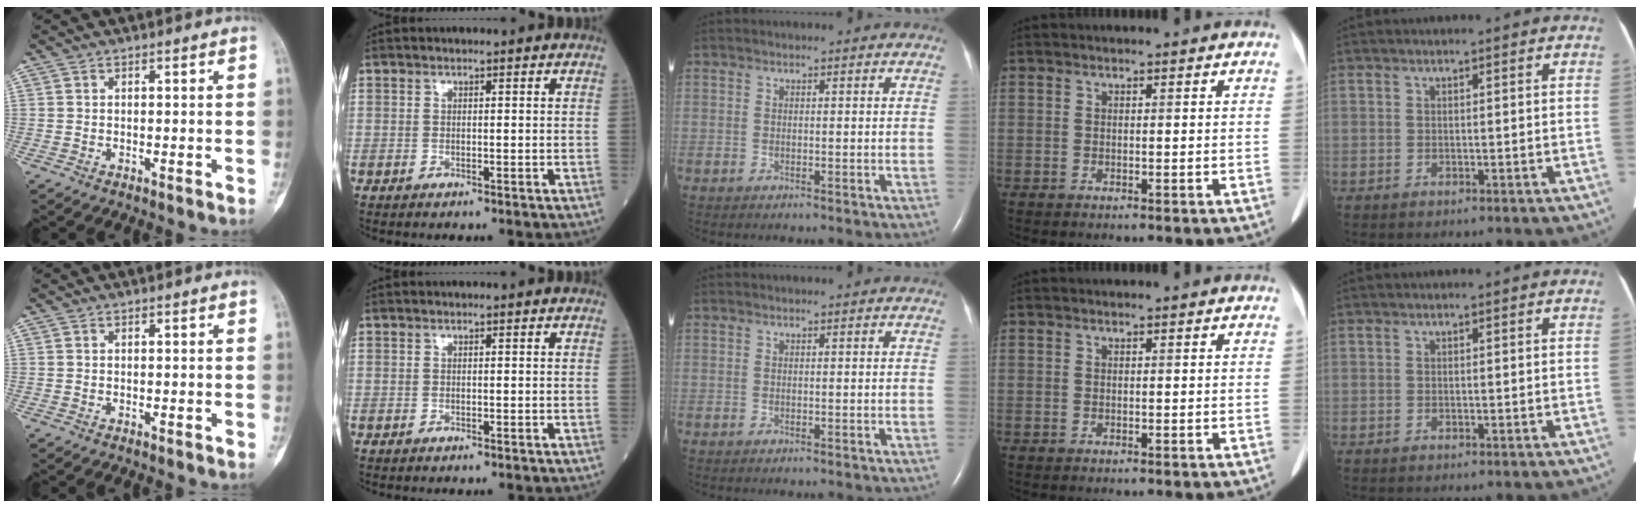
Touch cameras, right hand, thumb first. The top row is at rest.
{}